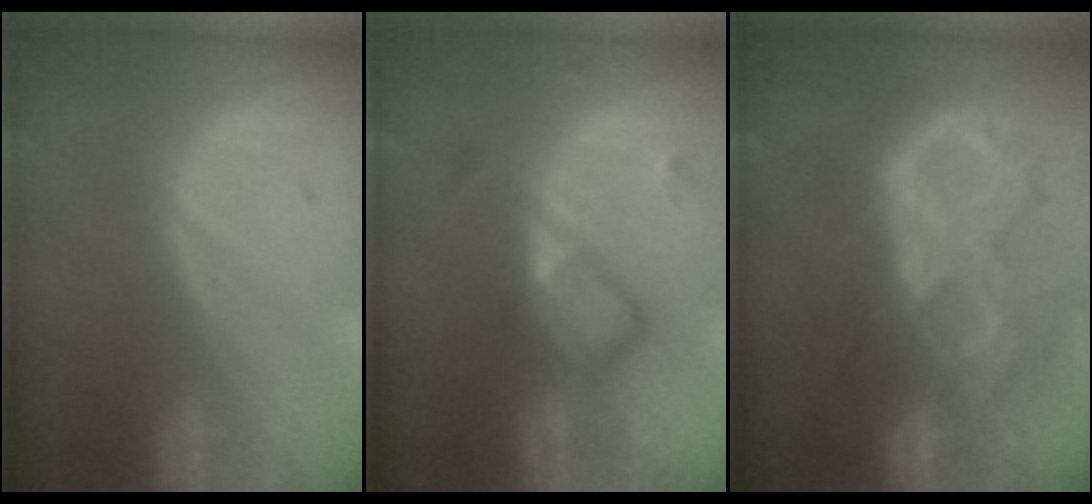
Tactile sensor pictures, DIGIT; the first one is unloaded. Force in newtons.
{"total": 5.9, "press": 5.2, "slide": 2.8}
{"total": 10.6, "press": 9.0, "slide": 5.6}